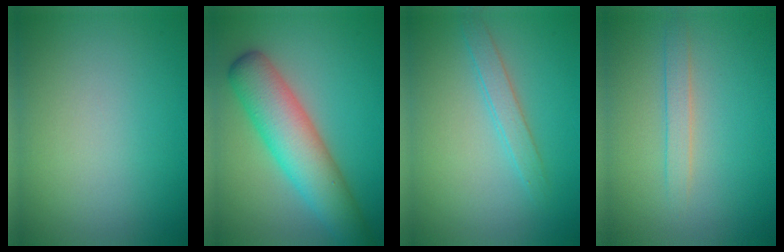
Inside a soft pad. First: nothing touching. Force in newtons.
{"total": 7.2, "press": 7.2, "slide": 0.2}
{"total": 1.9, "press": 1.9, "slide": 0.2}
{"total": 1.6, "press": 1.6, "slide": 0.1}